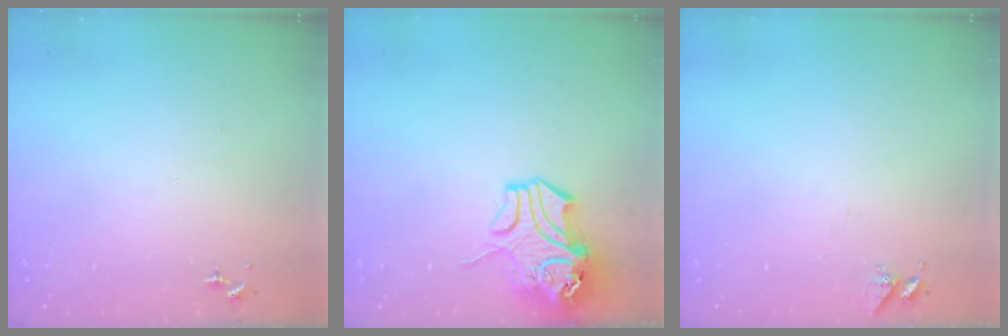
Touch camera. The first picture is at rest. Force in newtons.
{"total": 12.7, "press": 12.6, "slide": 1.9}
{"total": 5.0, "press": 5.0, "slide": 0.4}